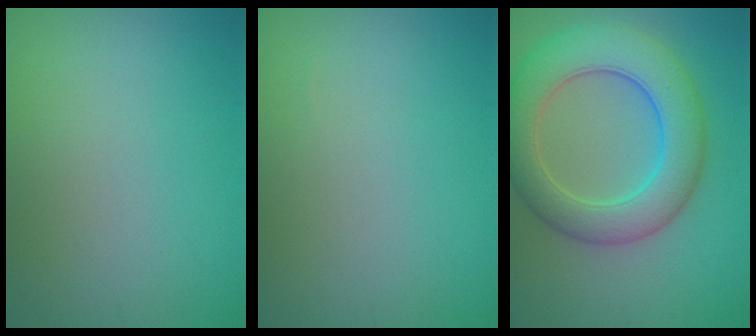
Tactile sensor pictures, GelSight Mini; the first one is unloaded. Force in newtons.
{"total": 0.0}
{"total": 8.2, "press": 8.2, "slide": 0.2}